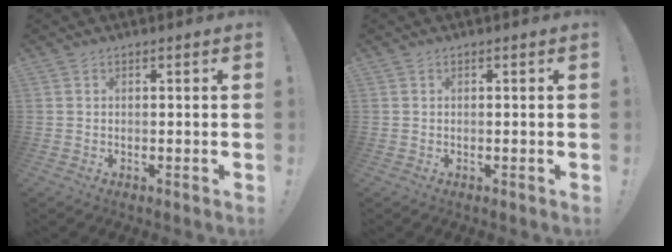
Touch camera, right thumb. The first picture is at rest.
{"total": 0.0}